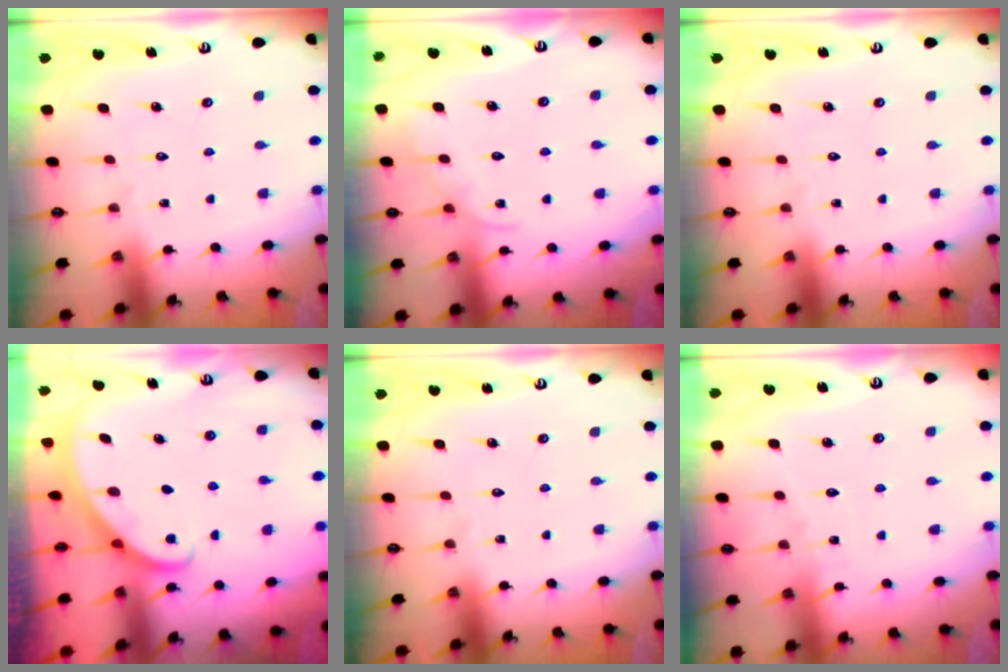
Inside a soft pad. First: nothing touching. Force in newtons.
{"total": 2.1, "press": 2.1, "slide": 0.3}
{"total": 0.0}
{"total": 2.7, "press": 2.7, "slide": 0.1}
{"total": 0.0}
{"total": 2.9, "press": 2.9, "slide": 0.4}